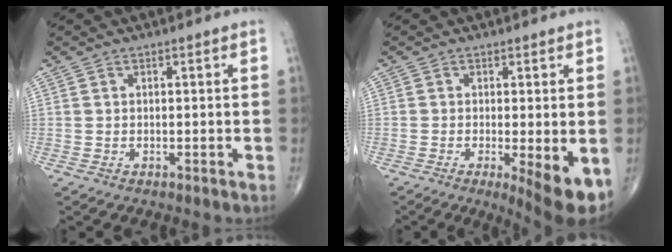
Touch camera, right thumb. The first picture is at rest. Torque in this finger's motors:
{"motor_torque": [-0.09, 0.68, 0.13, -0.13, 0.06]}